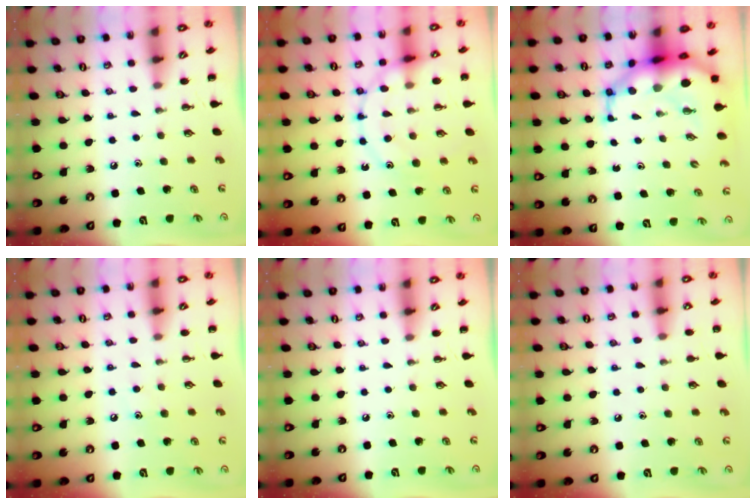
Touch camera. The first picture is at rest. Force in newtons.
{"total": 13.8, "press": 13.7, "slide": 1.7}
{"total": 10.9, "press": 10.5, "slide": 3.0}
{"total": 6.0, "press": 5.9, "slide": 1.4}
{"total": 0.0}
{"total": 8.1, "press": 7.8, "slide": 2.2}